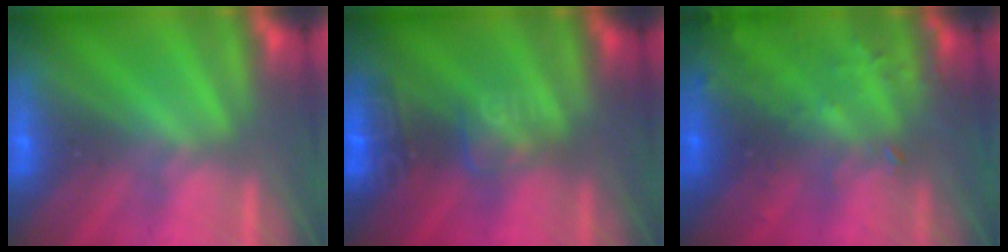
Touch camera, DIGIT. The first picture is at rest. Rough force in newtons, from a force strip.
{"total": 2.7}
{"total": 6.0}